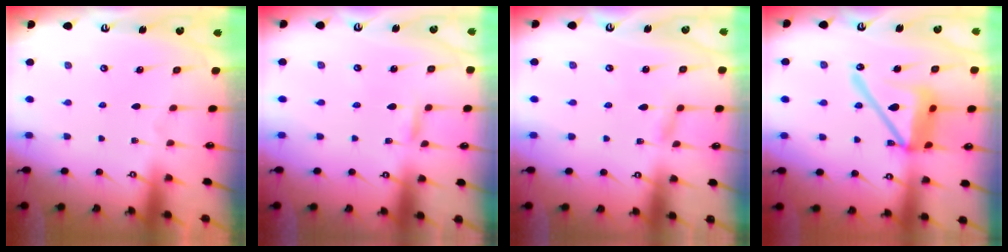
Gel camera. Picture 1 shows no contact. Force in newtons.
{"total": 2.4, "press": 2.4, "slide": 0.1}
{"total": 2.4, "press": 2.4, "slide": 0.3}
{"total": 17.1, "press": 17.0, "slide": 1.9}